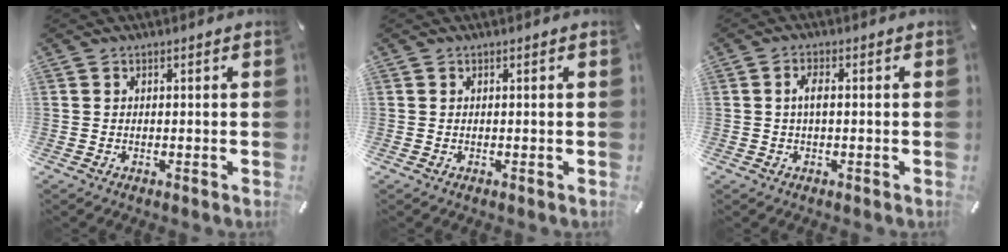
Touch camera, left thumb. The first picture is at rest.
{"total": 0.0}
{"total": 2.8, "force": [-0.1, 1.0, 2.7], "torque": [-0.050, 0.004, -0.003]}